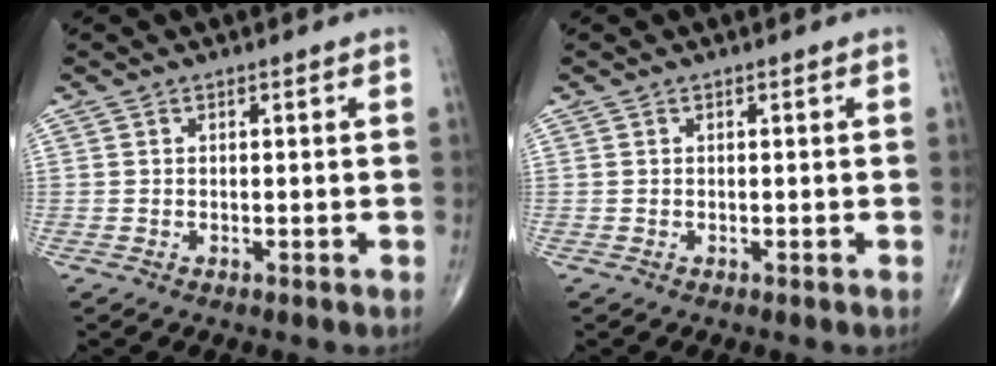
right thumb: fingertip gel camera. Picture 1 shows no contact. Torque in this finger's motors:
{"motor_torque": [0.00, 0.00, 0.01, 0.01, 0.02]}